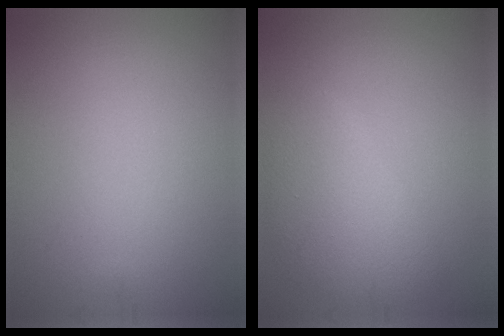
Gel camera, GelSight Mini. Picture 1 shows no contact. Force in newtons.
{"total": 4.4, "press": 4.4, "slide": 0.2}